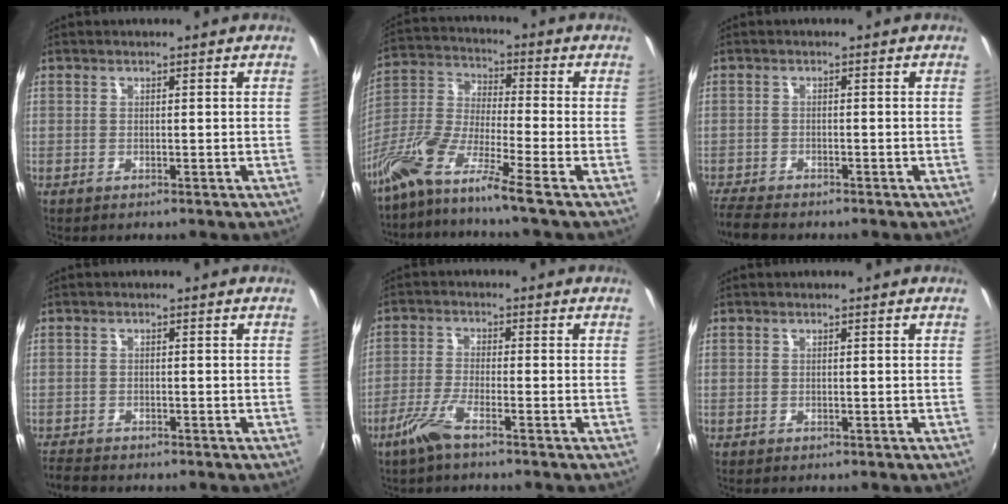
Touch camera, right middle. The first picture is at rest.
{"total": 11.6, "force": [-8.4, -0.5, 7.9], "torque": [-0.155, -0.020, -0.172]}
{"total": 5.0, "force": [-4.6, 0.9, 1.7], "torque": [-0.052, -0.025, -0.088]}
{"total": 3.4, "force": [-3.3, 0.8, 0.8], "torque": [-0.031, -0.017, -0.064]}
{"total": 5.4, "force": [-3.7, 0.3, 3.9], "torque": [-0.095, -0.008, -0.076]}
{"total": 0.0}